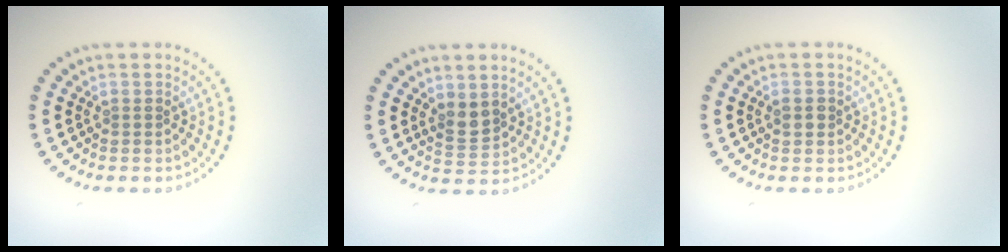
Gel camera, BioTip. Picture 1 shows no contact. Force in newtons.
{"total": 2.1, "press": 1.7, "slide": 1.2}
{"total": 1.1, "press": 1.1, "slide": 0.1}